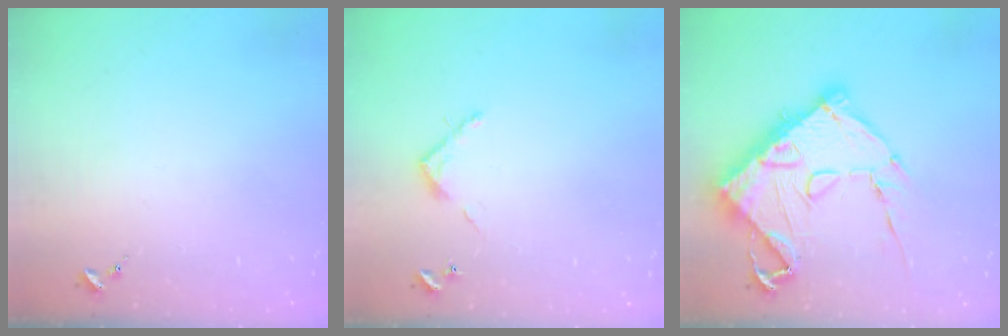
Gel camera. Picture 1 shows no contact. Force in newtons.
{"total": 3.6, "press": 3.6, "slide": 0.2}
{"total": 20.9, "press": 20.8, "slide": 2.3}